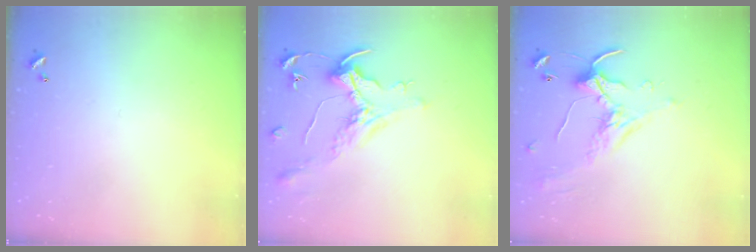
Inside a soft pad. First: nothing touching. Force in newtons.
{"total": 1.6, "press": 1.4, "slide": 0.7}
{"total": 1.2, "press": 0.6, "slide": 1.1}